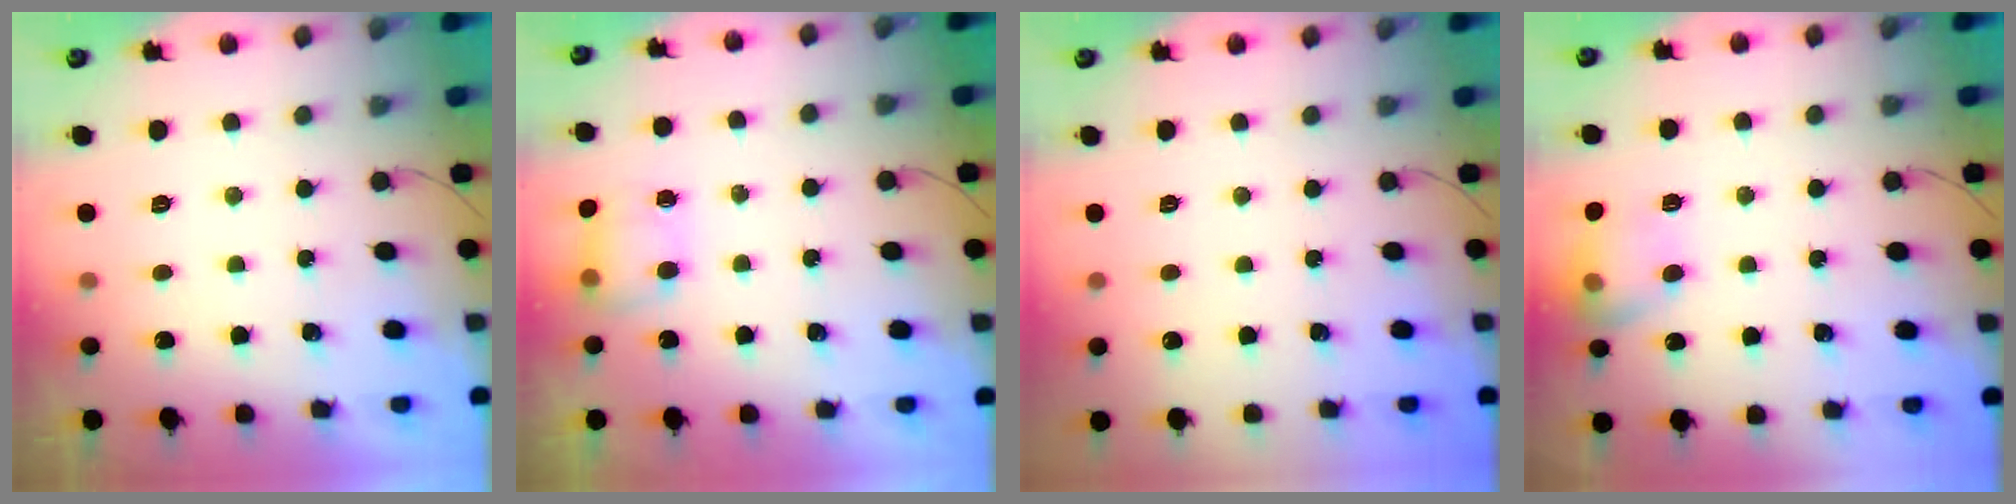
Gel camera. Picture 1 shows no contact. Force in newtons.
{"total": 5.3, "press": 5.3, "slide": 0.8}
{"total": 0.0}
{"total": 11.8, "press": 11.7, "slide": 0.9}